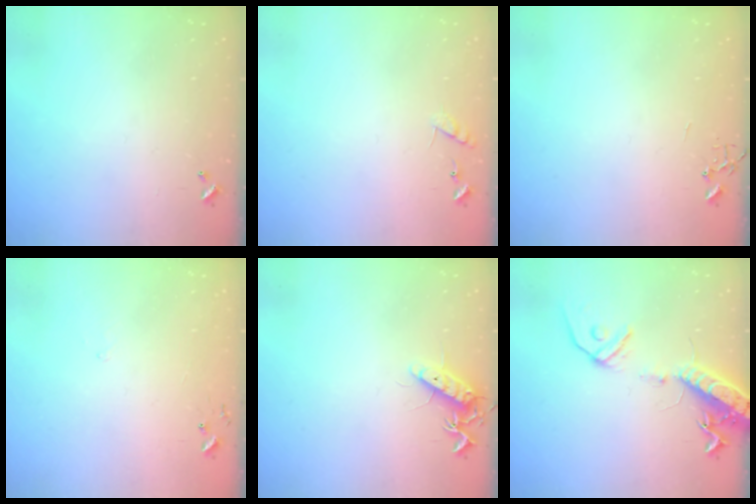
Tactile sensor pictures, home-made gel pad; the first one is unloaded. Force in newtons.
{"total": 7.5, "press": 7.5, "slide": 0.6}
{"total": 0.0}
{"total": 5.4, "press": 5.4, "slide": 0.6}
{"total": 10.1, "press": 10.1, "slide": 0.9}
{"total": 15.1, "press": 14.7, "slide": 3.4}